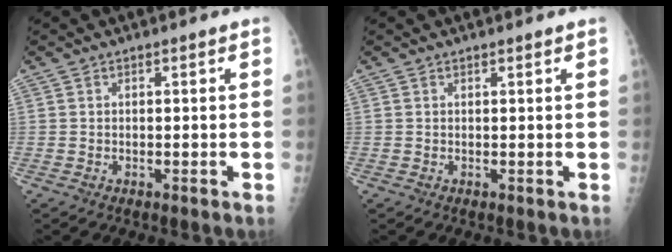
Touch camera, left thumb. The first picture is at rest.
{"total": 0.9, "force": [0.8, 0.1, 0.4], "torque": [-0.005, 0.001, 0.011]}